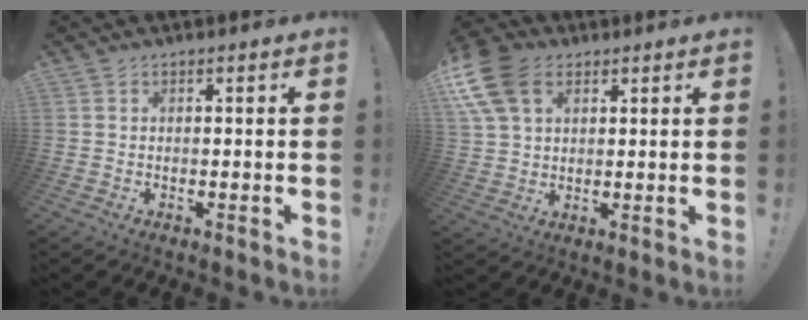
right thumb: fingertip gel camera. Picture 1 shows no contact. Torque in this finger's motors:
{"motor_torque": [0.23, 1.68, 0.38, 0.56, 0.11]}